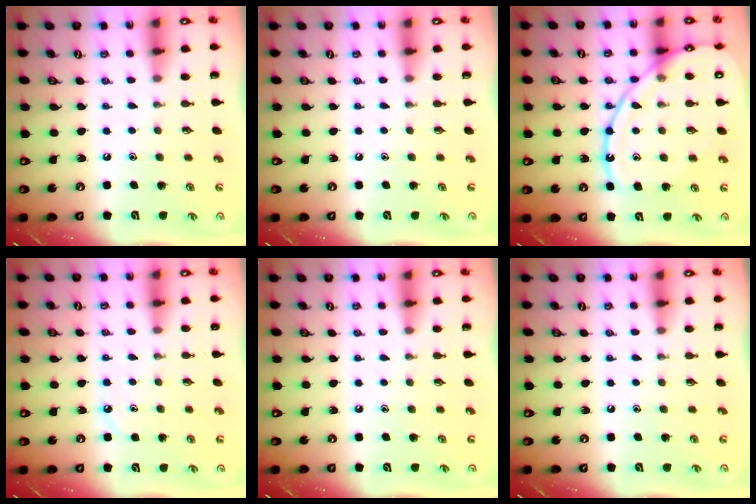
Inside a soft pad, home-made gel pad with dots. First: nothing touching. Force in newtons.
{"total": 0.0}
{"total": 14.8, "press": 14.7, "slide": 1.4}
{"total": 3.7, "press": 3.6, "slide": 0.5}
{"total": 0.0}
{"total": 0.0}